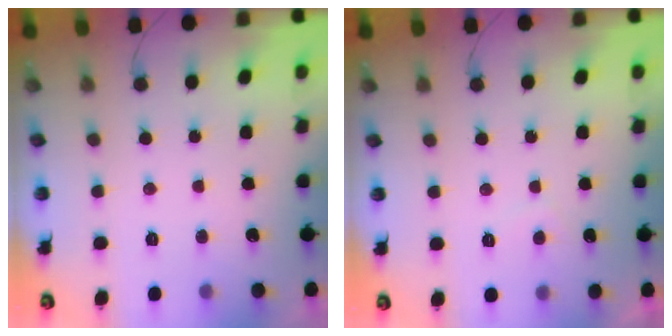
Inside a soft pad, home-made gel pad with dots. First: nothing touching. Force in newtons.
{"total": 1.1, "press": 1.0, "slide": 0.5}